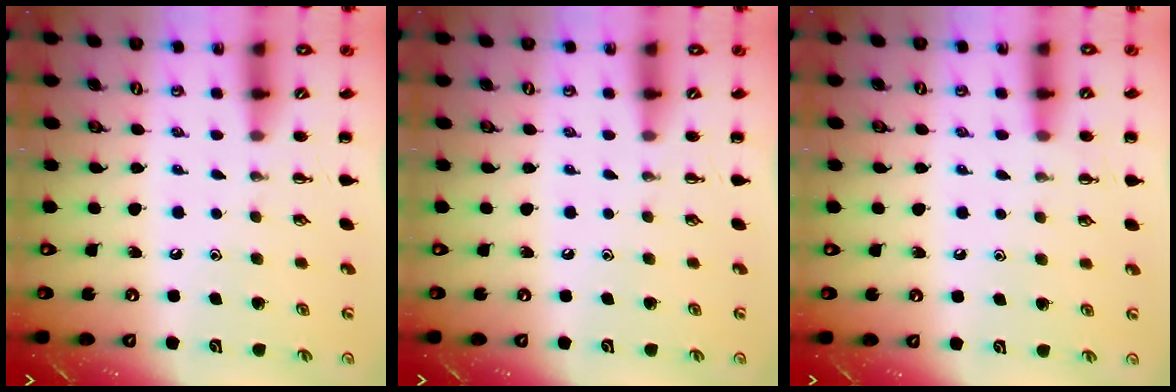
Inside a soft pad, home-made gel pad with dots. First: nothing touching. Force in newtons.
{"total": 0.0}
{"total": 6.9, "press": 6.6, "slide": 2.0}